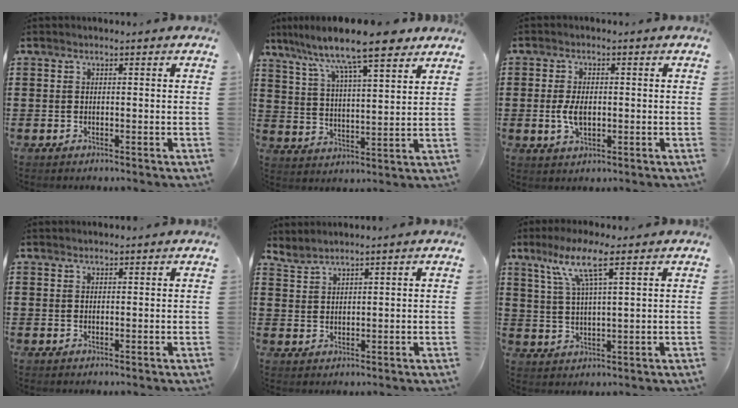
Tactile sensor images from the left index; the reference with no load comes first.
{"total": 10.5, "force": [8.5, 1.5, 6.1], "torque": [-0.141, -0.041, 0.140]}
{"total": 4.4, "force": [-0.2, 2.3, 3.7], "torque": [-0.085, 0.000, -0.007]}
{"total": 0.7, "force": [0.7, 0.1, 0.1], "torque": [-0.004, 0.000, 0.013]}
{"total": 1.9, "force": [1.9, -0.1, 0.1], "torque": [-0.006, -0.002, 0.038]}
{"total": 8.0, "force": [4.6, 1.0, 6.5], "torque": [-0.137, 0.004, 0.078]}